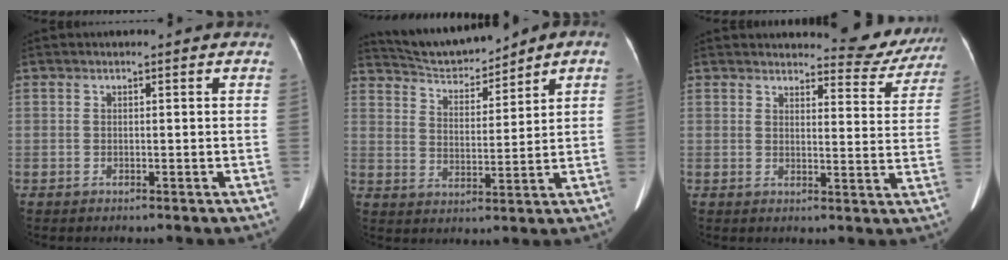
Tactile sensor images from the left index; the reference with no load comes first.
{"total": 8.2, "force": [7.8, 0.9, 2.4], "torque": [-0.048, 0.012, 0.150]}
{"total": 9.4, "force": [9.1, 2.0, 1.1], "torque": [0.008, -0.029, 0.091]}